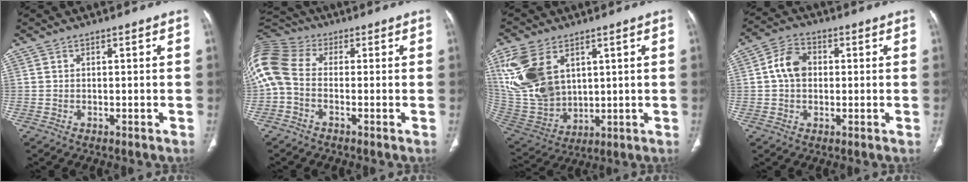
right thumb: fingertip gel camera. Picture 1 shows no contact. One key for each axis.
{"total": 13.8, "fx": -0.7, "fy": 9.9, "fz": 9.5, "tx": -0.235, "ty": 0.032, "tz": -0.023}
{"total": 18.0, "fx": 6.7, "fy": 11.7, "fz": 12.0, "tx": -0.249, "ty": -0.023, "tz": 0.154}
{"total": 6.8, "fx": 0.6, "fy": 5.1, "fz": 4.5, "tx": -0.074, "ty": 0.015, "tz": 0.004}